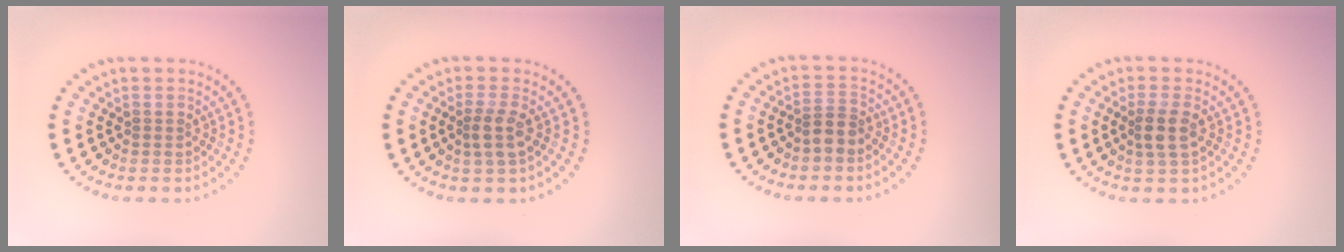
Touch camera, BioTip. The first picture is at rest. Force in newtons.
{"total": 2.1, "press": 1.8, "slide": 1.2}
{"total": 2.2, "press": 1.8, "slide": 1.3}
{"total": 2.2, "press": 2.0, "slide": 1.0}